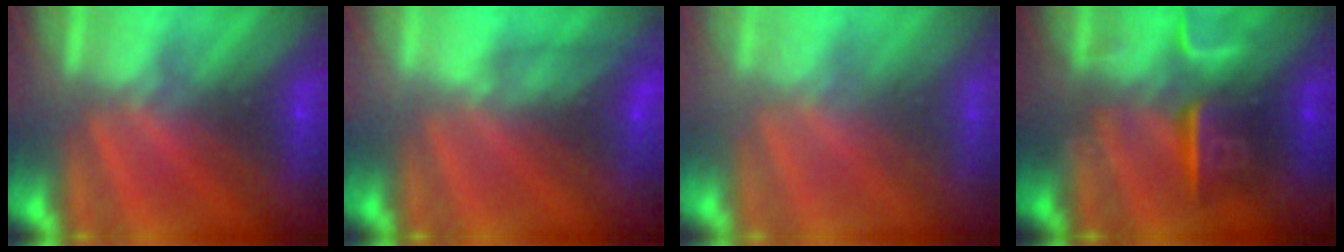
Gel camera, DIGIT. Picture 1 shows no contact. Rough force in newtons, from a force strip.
{"total": 4.7}
{"total": 2.2}
{"total": 9.3}